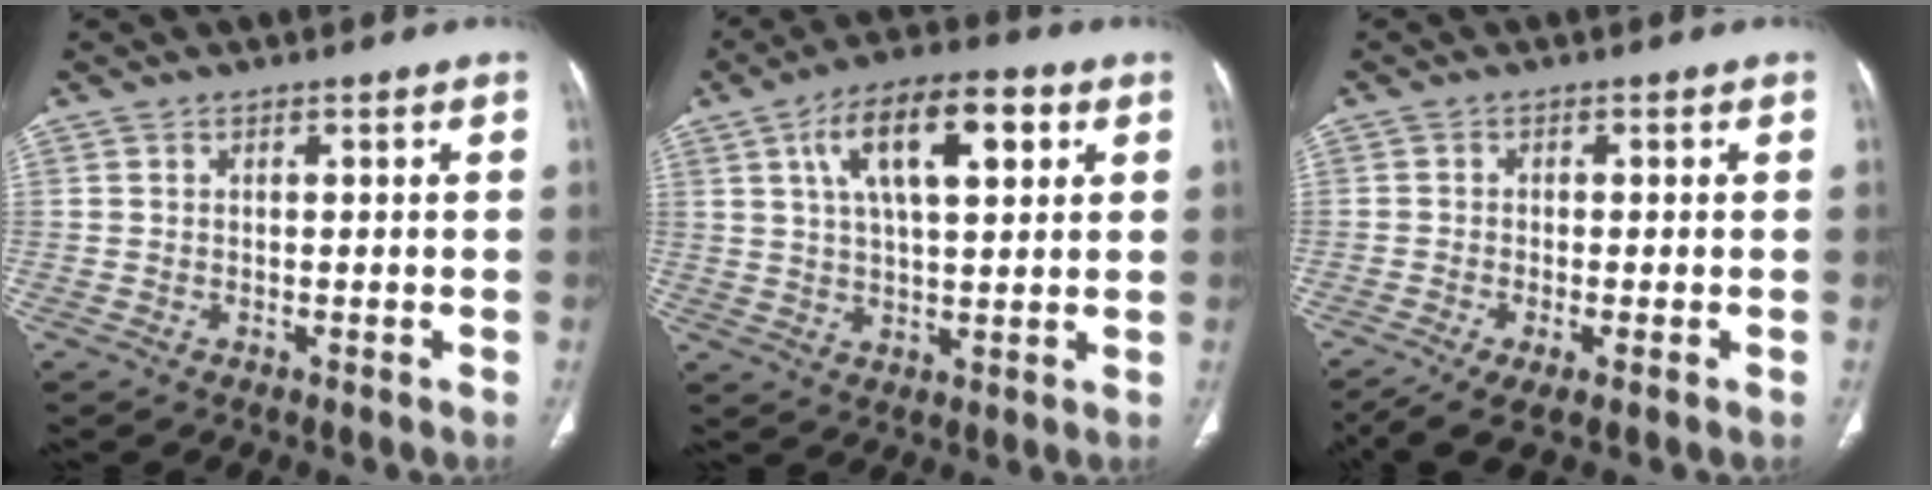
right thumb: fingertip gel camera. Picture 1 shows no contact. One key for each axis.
{"total": 14.6, "fx": 5.4, "fy": 6.1, "fz": 12.1, "tx": -0.187, "ty": 0.003, "tz": 0.086}
{"total": 6.3, "fx": -3.5, "fy": 1.6, "fz": 5.0, "tx": -0.098, "ty": -0.005, "tz": -0.064}